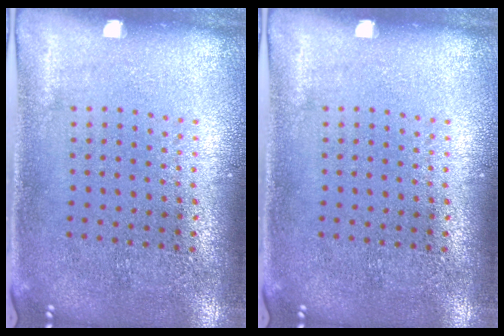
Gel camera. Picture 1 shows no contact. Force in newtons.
{"total": 0.0}